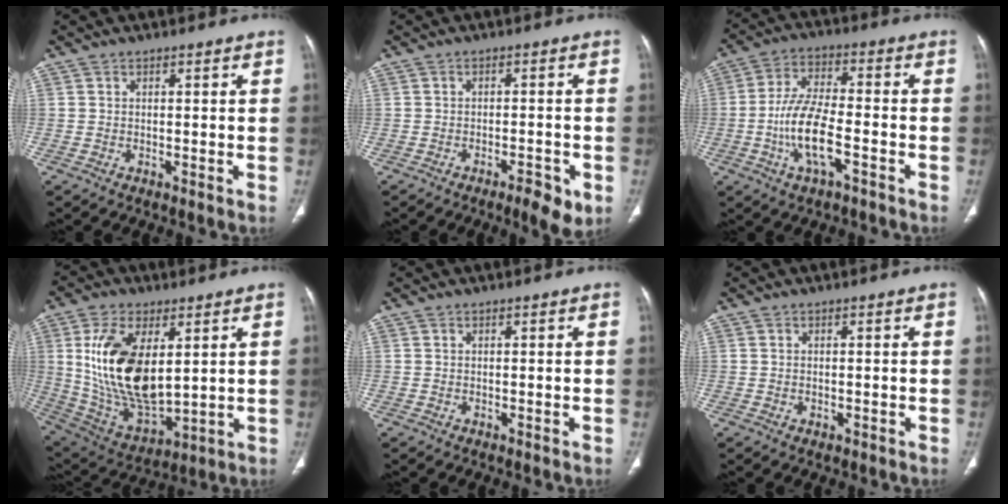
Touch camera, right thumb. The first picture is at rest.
{"total": 5.3, "force": [-2.6, 1.6, 4.3], "torque": [-0.060, 0.006, -0.034]}
{"total": 11.2, "force": [-3.8, 4.3, 9.6], "torque": [-0.193, 0.023, -0.071]}
{"total": 19.8, "force": [4.4, 10.2, 16.4], "torque": [-0.301, -0.027, 0.097]}
{"total": 0.0}
{"total": 0.5, "force": [-0.1, 0.4, 0.4], "torque": [-0.011, -0.001, 0.001]}